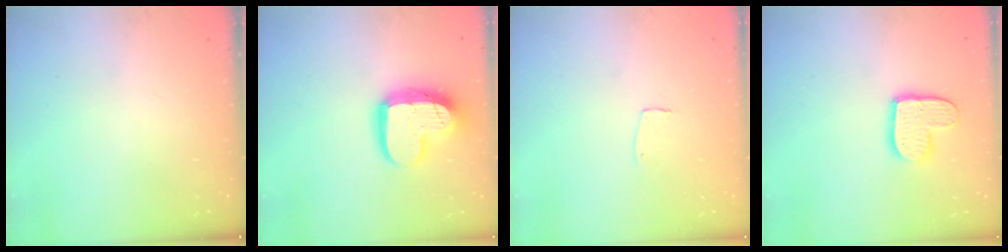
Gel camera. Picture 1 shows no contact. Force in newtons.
{"total": 15.1, "press": 15.1, "slide": 1.3}
{"total": 3.1, "press": 3.1, "slide": 0.2}
{"total": 11.5, "press": 11.4, "slide": 1.0}